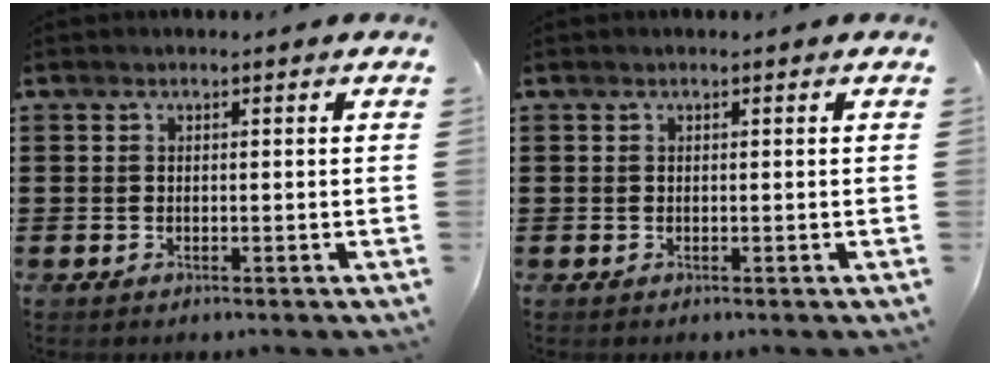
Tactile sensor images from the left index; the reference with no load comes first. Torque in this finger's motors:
{"motor_torque": [0.02, -0.18, -0.03, -0.01]}